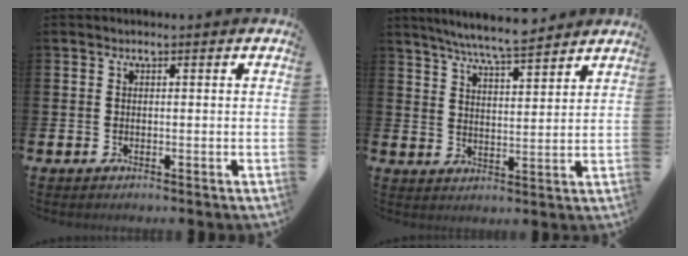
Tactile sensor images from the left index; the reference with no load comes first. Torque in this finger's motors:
{"motor_torque": [0.96, -1.18, 0.52, 0.21]}